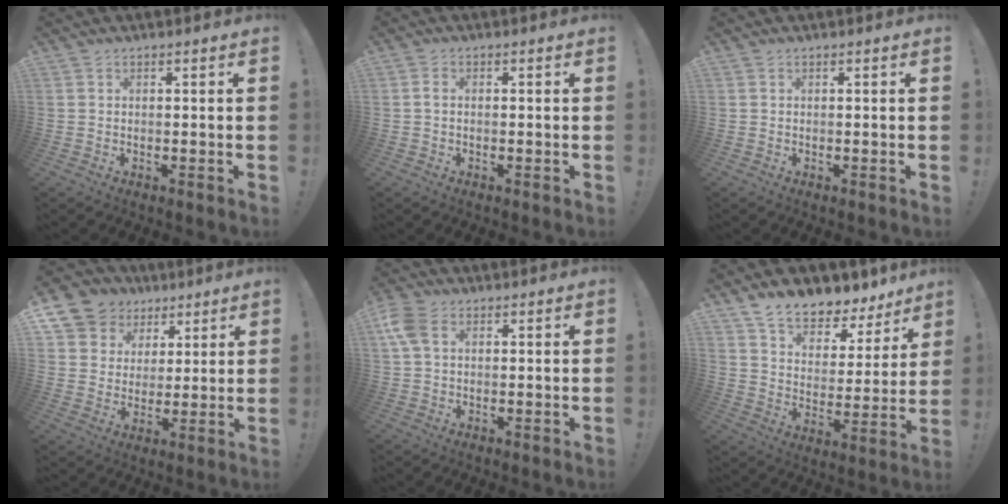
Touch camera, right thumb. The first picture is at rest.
{"total": 0.8, "force": [-0.2, 0.5, 0.6], "torque": [-0.011, 0.005, -0.004]}
{"total": 0.0}
{"total": 10.9, "force": [5.7, 8.9, 2.6], "torque": [-0.034, -0.044, 0.115]}
{"total": 6.5, "force": [2.2, 4.3, 4.4], "torque": [-0.091, 0.002, 0.043]}
{"total": 9.9, "force": [8.7, 3.7, 2.7], "torque": [-0.050, -0.078, 0.158]}